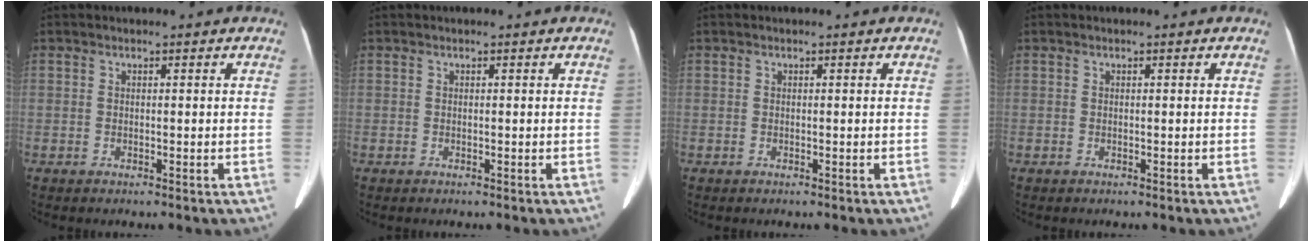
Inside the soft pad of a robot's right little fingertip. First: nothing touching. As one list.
[{"total": 0.0}, {"total": 0.0}, {"total": 0.0}]